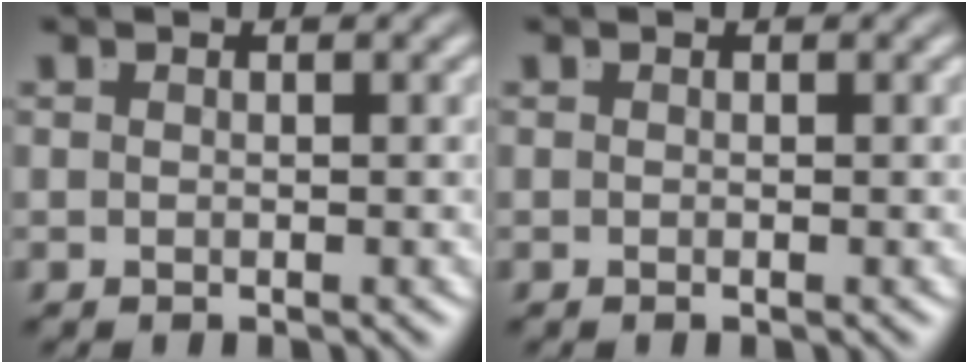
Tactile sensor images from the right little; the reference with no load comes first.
{"total": 0.0}